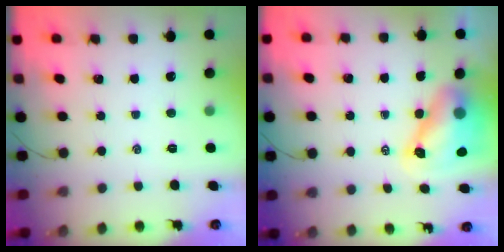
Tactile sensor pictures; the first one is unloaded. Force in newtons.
{"total": 8.4, "press": 8.1, "slide": 2.2}